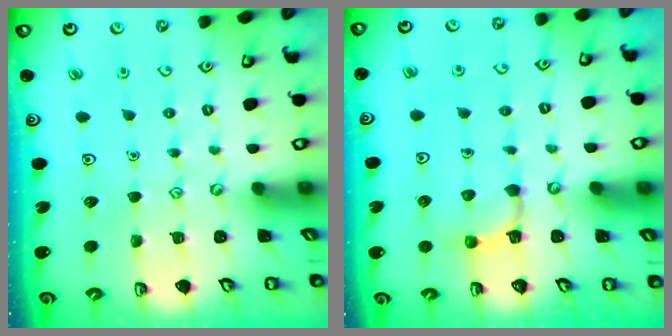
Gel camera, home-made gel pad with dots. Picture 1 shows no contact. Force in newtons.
{"total": 3.0, "press": 2.9, "slide": 0.7}